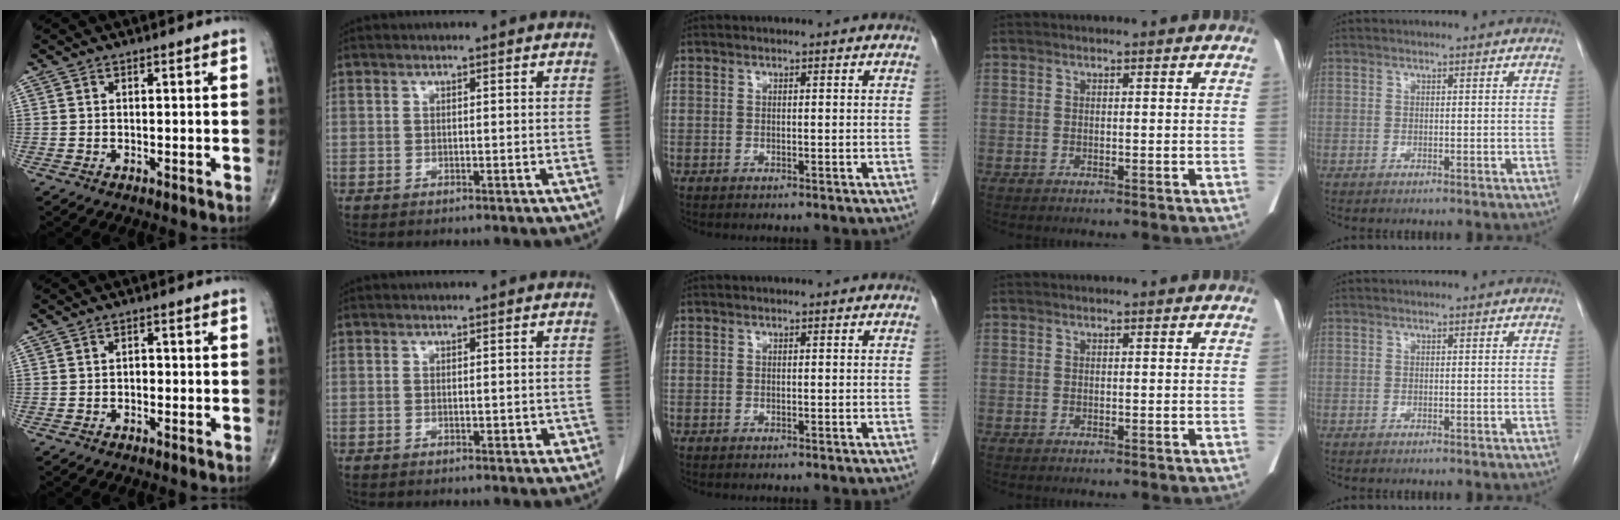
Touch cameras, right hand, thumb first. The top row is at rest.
{"thumb": {"total": 1.4, "force": [-0.4, 1.0, 0.9], "torque": [-0.003, 0.004, -0.011]}, "index": {"total": 1.5, "force": [-0.3, 0.9, 1.2], "torque": [-0.011, 0.001, 0.002]}}